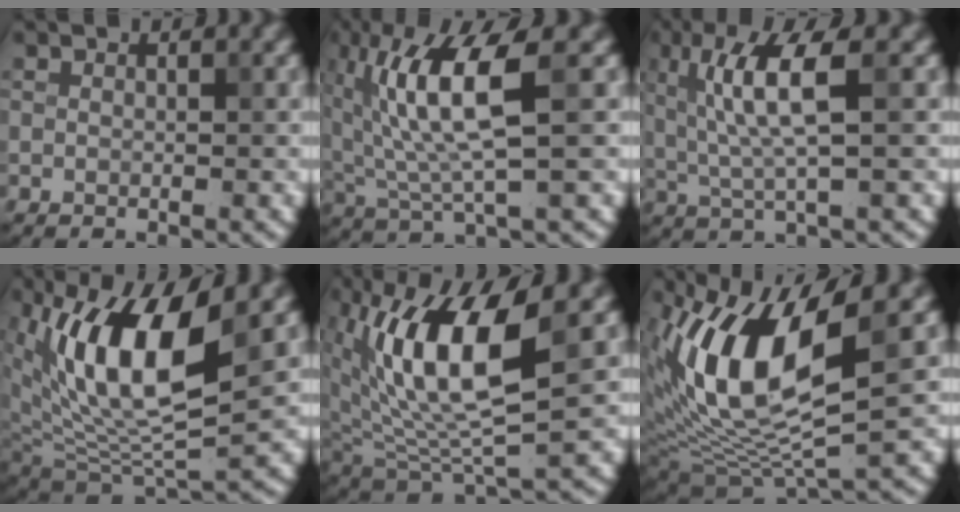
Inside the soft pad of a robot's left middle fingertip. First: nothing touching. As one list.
[{"total": 7.7, "force": [2.2, 1.9, 7.1], "torque": [-0.143, -0.005, 0.043]}, {"total": 5.5, "force": [1.2, 0.9, 5.3], "torque": [-0.110, 0.001, 0.027]}, {"total": 10.5, "force": [3.7, 4.2, 8.9], "torque": [-0.164, -0.008, 0.071]}, {"total": 9.9, "force": [2.5, 3.6, 8.9], "torque": [-0.168, -0.003, 0.045]}, {"total": 11.4, "force": [3.1, 4.5, 10.0], "torque": [-0.198, -0.005, 0.062]}]